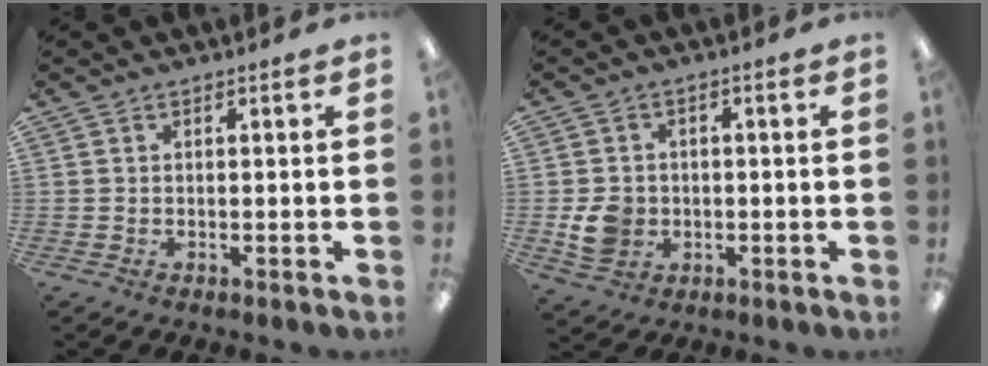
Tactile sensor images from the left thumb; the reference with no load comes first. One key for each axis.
{"total": 6.2, "fx": -1.1, "fy": 5.4, "fz": 2.9, "tx": -0.040, "ty": 0.000, "tz": -0.020}